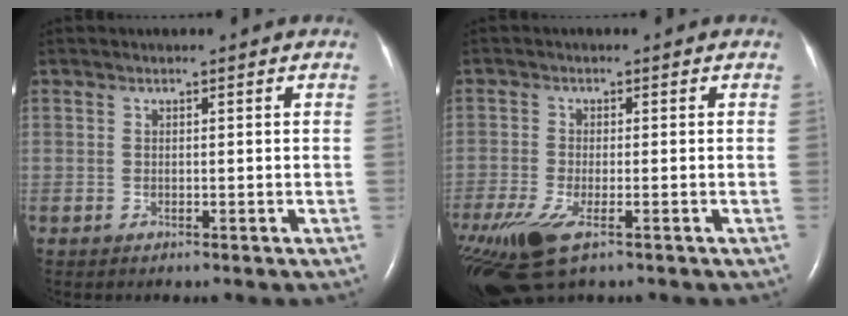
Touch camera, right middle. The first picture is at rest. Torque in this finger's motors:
{"motor_torque": [1.22, -0.92, 0.26, 0.16]}